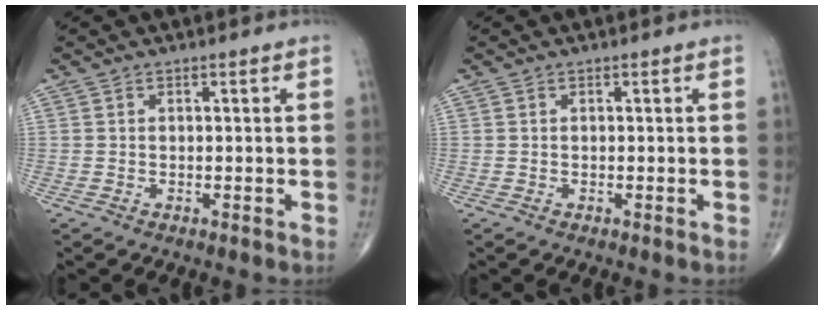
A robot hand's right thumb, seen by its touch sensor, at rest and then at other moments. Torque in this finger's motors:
{"motor_torque": [0.00, 0.00, -0.04, 0.02, 0.07]}